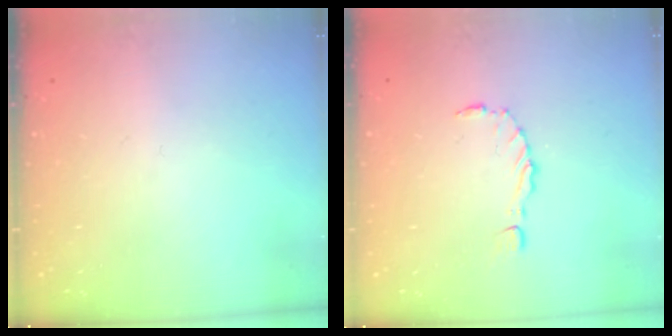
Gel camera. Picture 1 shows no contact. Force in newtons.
{"total": 1.5, "press": 1.4, "slide": 0.3}